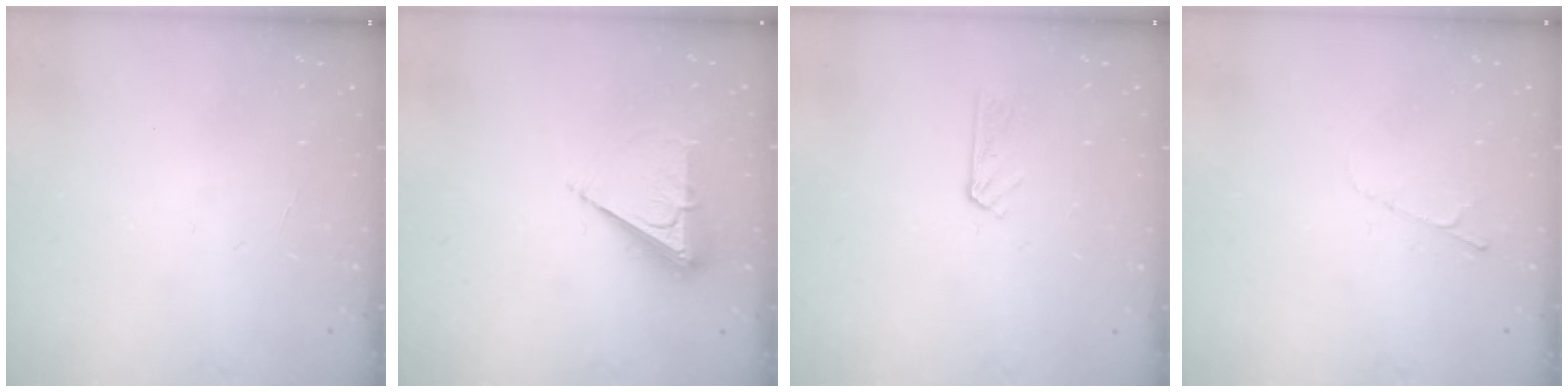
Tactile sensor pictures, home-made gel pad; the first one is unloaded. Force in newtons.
{"total": 7.1, "press": 7.0, "slide": 1.1}
{"total": 2.6, "press": 2.6, "slide": 0.2}
{"total": 3.1, "press": 3.1, "slide": 0.4}